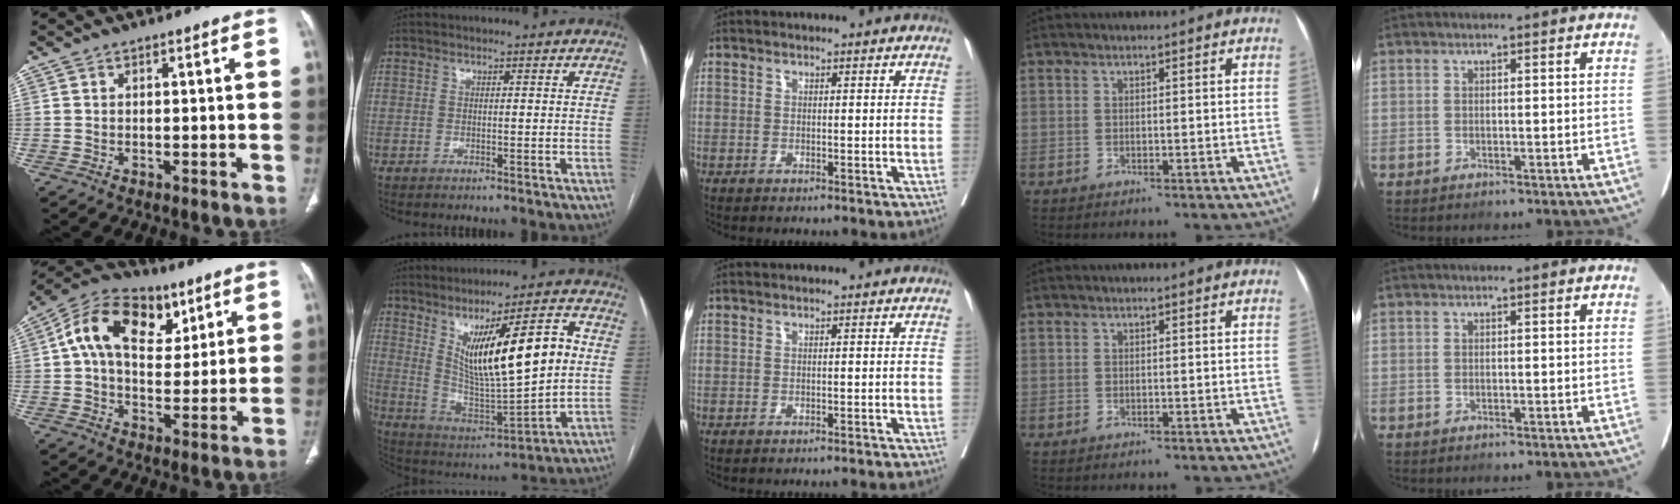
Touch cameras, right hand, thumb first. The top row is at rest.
{"thumb": {"total": 17.1, "force": [6.0, 11.2, 11.5], "torque": [-0.163, 0.004, 0.092]}, "index": {"total": 16.9, "force": [3.9, 2.8, 16.2], "torque": [-0.273, 0.000, 0.079]}, "middle": {"total": 5.3, "force": [-5.1, -1.0, 1.1], "torque": [-0.010, -0.018, -0.056]}}